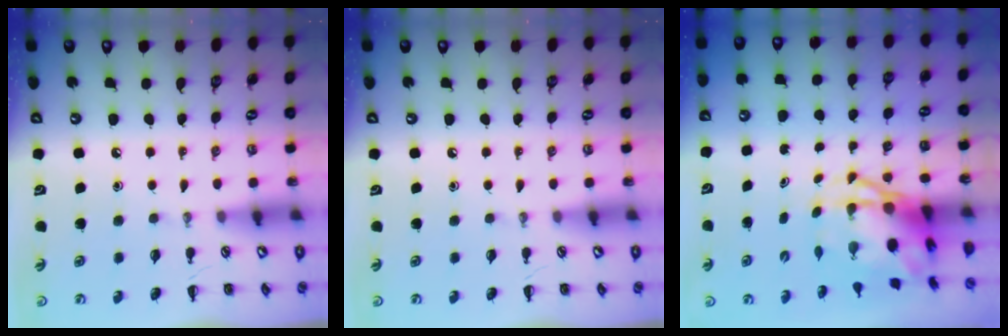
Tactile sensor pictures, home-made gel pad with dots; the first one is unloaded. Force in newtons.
{"total": 0.0}
{"total": 6.2, "press": 6.0, "slide": 1.6}